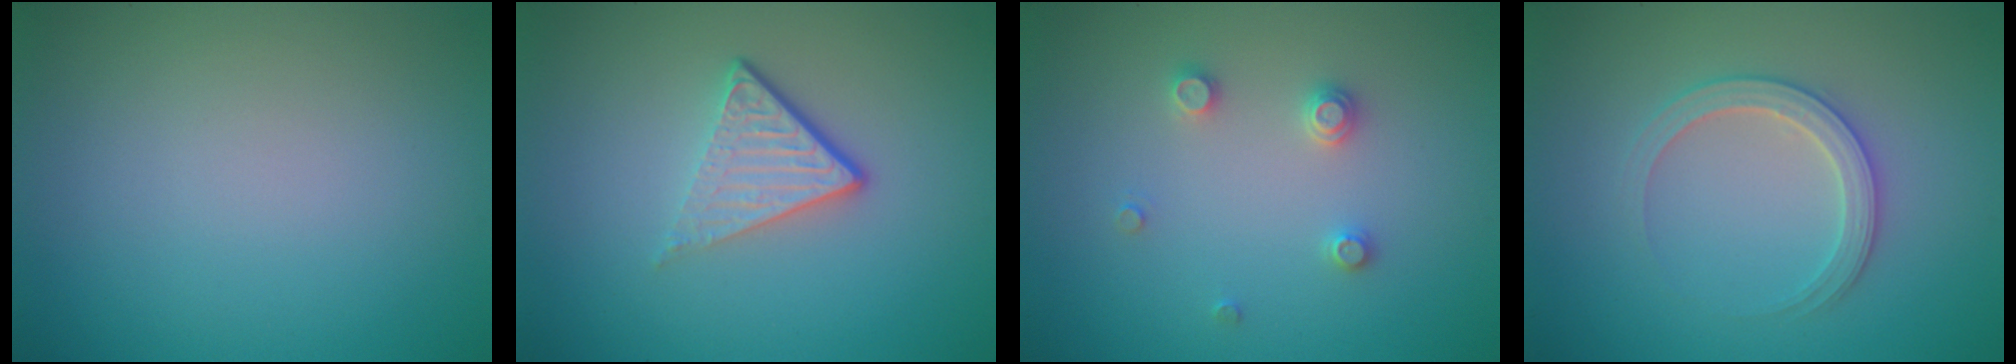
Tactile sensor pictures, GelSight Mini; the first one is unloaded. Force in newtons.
{"total": 3.9, "press": 2.5, "slide": 3.0}
{"total": 1.8, "press": 1.7, "slide": 0.3}
{"total": 2.8, "press": 2.7, "slide": 0.4}